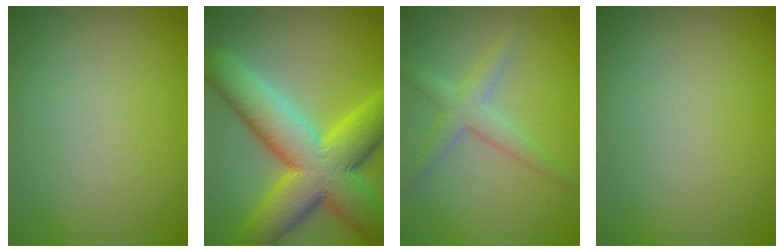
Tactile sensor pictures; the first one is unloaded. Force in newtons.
{"total": 12.8, "press": 12.8, "slide": 0.3}
{"total": 2.8, "press": 2.8, "slide": 0.1}
{"total": 0.0}